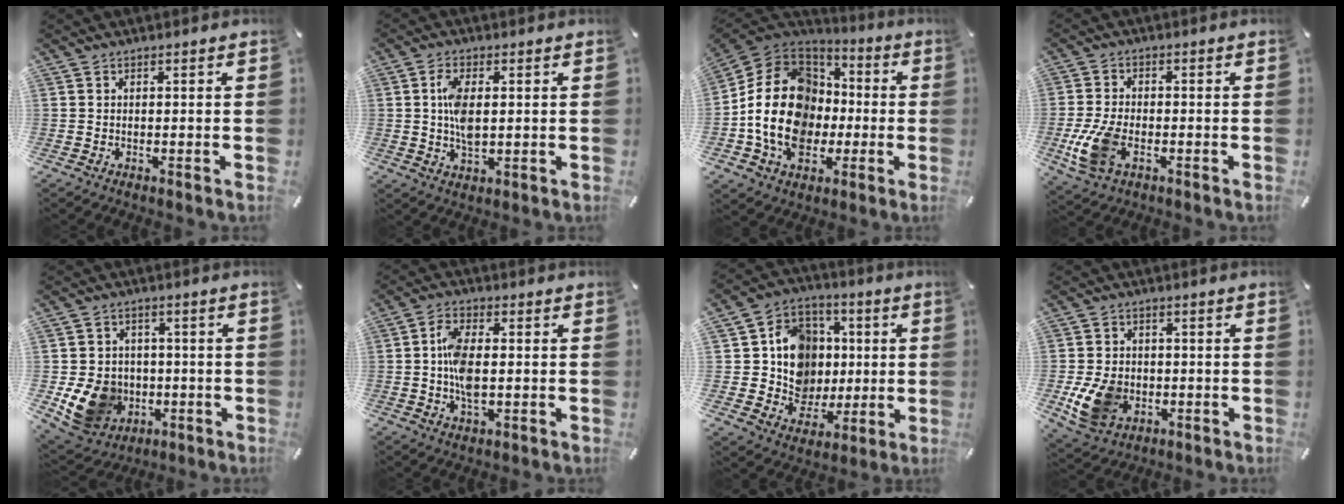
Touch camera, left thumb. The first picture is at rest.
{"total": 6.6, "force": [0.7, 3.2, 5.7], "torque": [-0.126, -0.002, 0.004]}
{"total": 20.0, "force": [-3.6, 16.1, 11.3], "torque": [-0.247, 0.020, -0.058]}
{"total": 9.7, "force": [-2.9, 5.9, 7.1], "torque": [-0.162, -0.001, -0.050]}
{"total": 12.1, "force": [-2.4, 10.7, 5.2], "torque": [-0.124, 0.016, -0.034]}
{"total": 8.0, "force": [-0.2, 4.0, 7.0], "torque": [-0.145, -0.001, -0.008]}
{"total": 14.4, "force": [0.6, 13.5, 4.8], "torque": [-0.071, 0.003, 0.027]}
{"total": 10.2, "force": [-2.1, 8.1, 5.8], "torque": [-0.134, 0.010, -0.035]}